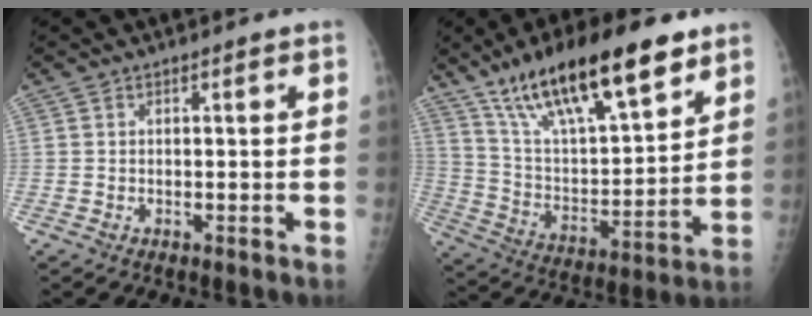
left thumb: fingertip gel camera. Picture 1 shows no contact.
{"total": 23.9, "force": [15.4, 7.8, 16.6], "torque": [-0.253, -0.044, 0.271]}